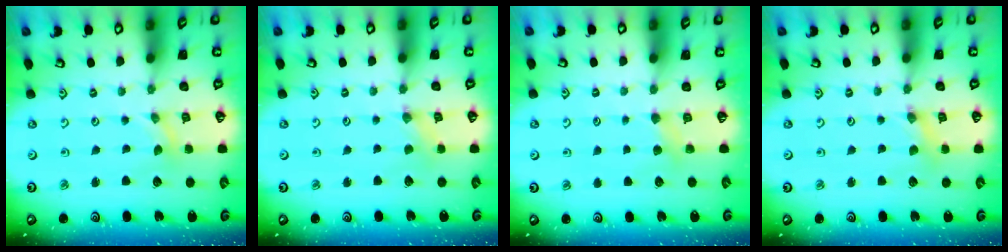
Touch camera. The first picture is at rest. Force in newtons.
{"total": 0.6, "press": 0.6, "slide": 0.1}
{"total": 4.0, "press": 3.9, "slide": 0.6}
{"total": 1.6, "press": 1.6, "slide": 0.2}